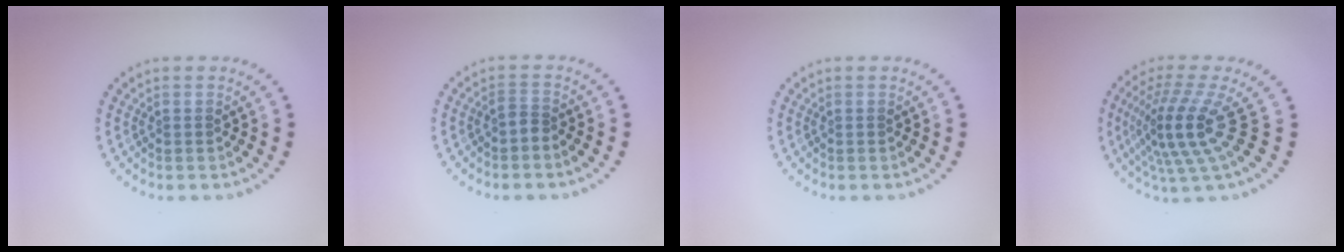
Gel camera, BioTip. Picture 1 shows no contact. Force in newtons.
{"total": 1.0, "press": 0.6, "slide": 0.7}
{"total": 0.0}
{"total": 5.2, "press": 3.6, "slide": 3.7}